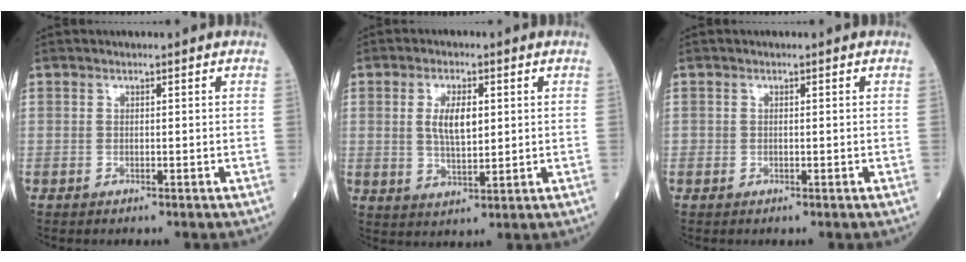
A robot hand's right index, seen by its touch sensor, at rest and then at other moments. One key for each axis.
{"total": 5.7, "fx": 1.2, "fy": 2.1, "fz": 5.2, "tx": -0.098, "ty": 0.002, "tz": 0.025}
{"total": 0.0}